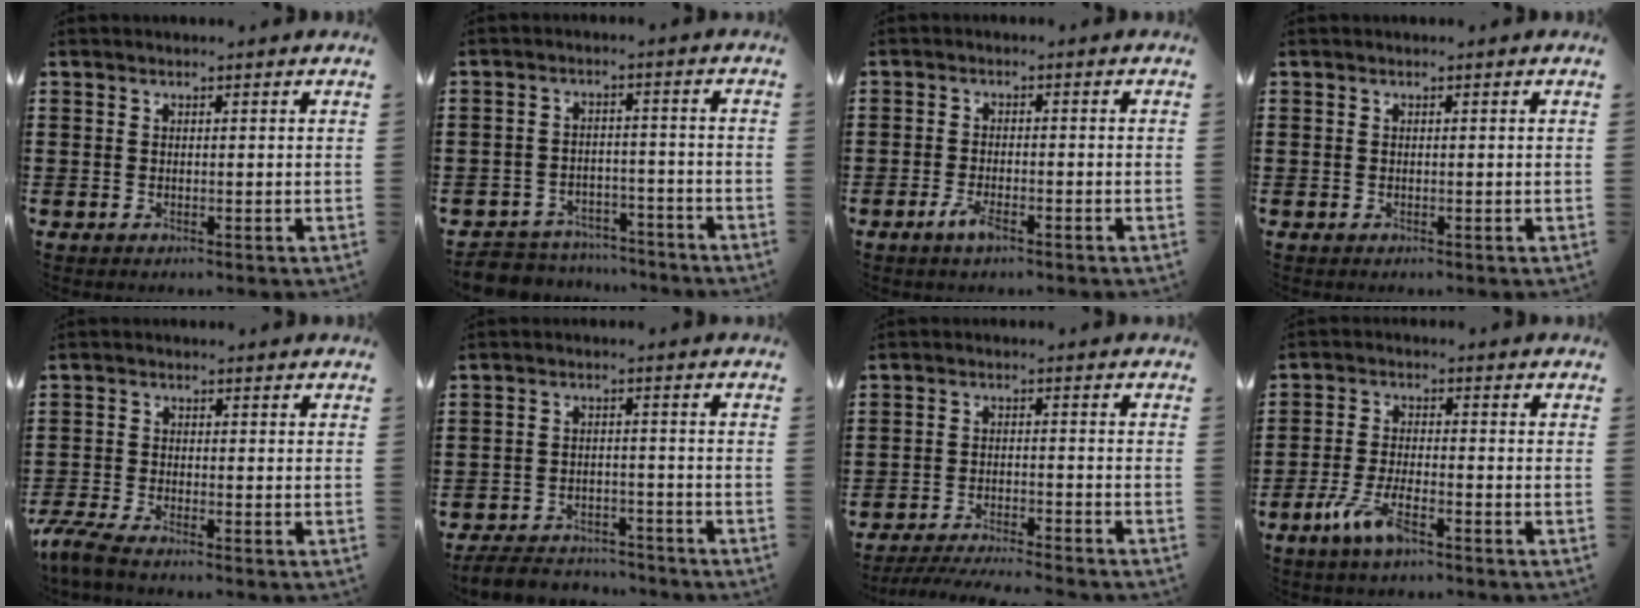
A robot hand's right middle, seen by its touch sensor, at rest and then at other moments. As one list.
[{"total": 5.1, "force": [-5.0, 1.2, -0.1], "torque": [-0.007, 0.012, -0.106]}, {"total": 3.2, "force": [-1.9, 1.0, 2.4], "torque": [-0.055, -0.002, -0.038]}, {"total": 0.0}, {"total": 3.8, "force": [-3.3, 0.3, 1.7], "torque": [-0.058, -0.014, -0.074]}, {"total": 4.4, "force": [-4.3, 1.0, 0.4], "torque": [-0.016, 0.006, -0.092]}, {"total": 4.4, "force": [-4.3, 0.0, 1.0], "torque": [-0.025, -0.005, -0.088]}, {"total": 6.4, "force": [-3.6, 1.7, 5.1], "torque": [-0.115, -0.008, -0.069]}]